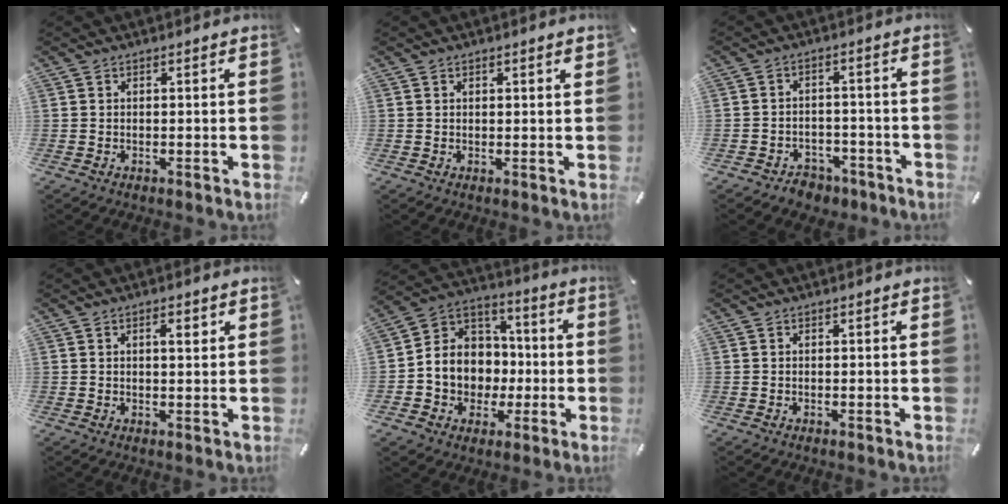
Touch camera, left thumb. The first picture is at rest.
{"total": 1.0, "force": [0.5, 0.2, 0.8], "torque": [-0.015, 0.001, 0.009]}
{"total": 4.9, "force": [-3.3, 3.3, 1.3], "torque": [-0.022, 0.018, -0.059]}
{"total": 2.5, "force": [1.1, 0.9, 2.1], "torque": [-0.027, -0.002, 0.013]}
{"total": 11.1, "force": [-2.1, 10.5, 2.8], "torque": [-0.079, -0.001, -0.032]}
{"total": 0.0}